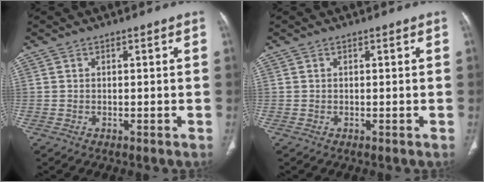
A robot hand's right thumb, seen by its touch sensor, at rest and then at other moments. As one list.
[{"total": 0.0}]